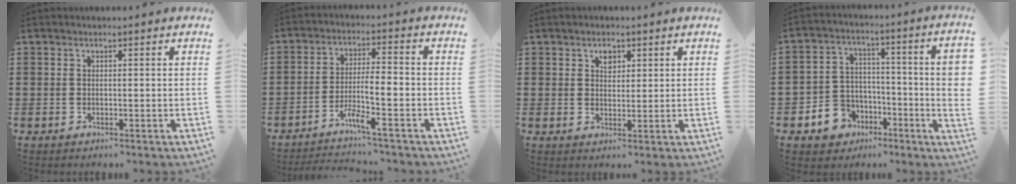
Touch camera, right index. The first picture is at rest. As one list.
[{"total": 5.5, "force": [-3.7, 0.8, 4.0], "torque": [-0.078, -0.004, -0.071]}, {"total": 2.3, "force": [1.2, 1.4, 1.3], "torque": [-0.022, 0.002, 0.020]}, {"total": 7.2, "force": [-3.5, 5.0, 3.8], "torque": [-0.081, 0.025, -0.065]}]